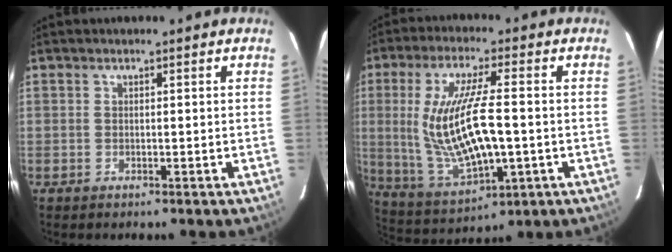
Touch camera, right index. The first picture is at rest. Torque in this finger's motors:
{"motor_torque": [1.48, 0.06, 1.05, 0.20]}